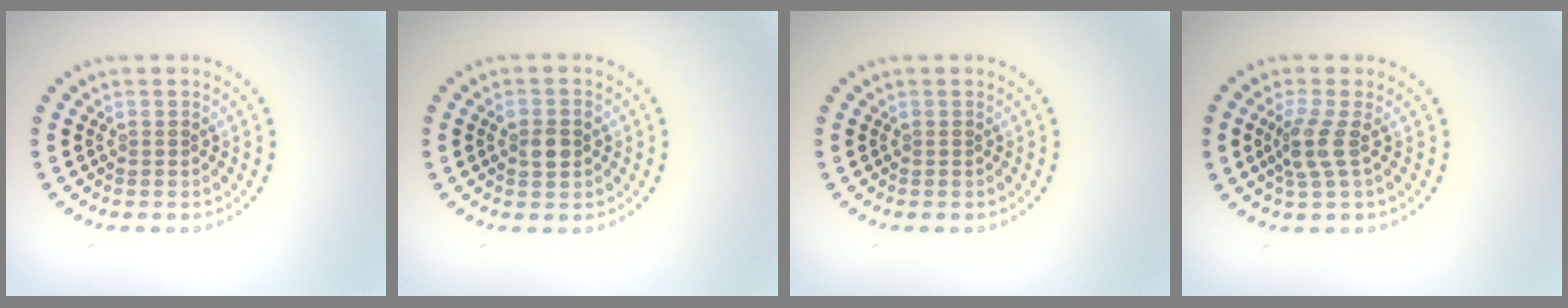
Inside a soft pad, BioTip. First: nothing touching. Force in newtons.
{"total": 2.6, "press": 2.6, "slide": 0.3}
{"total": 0.0}
{"total": 2.4, "press": 1.9, "slide": 1.5}